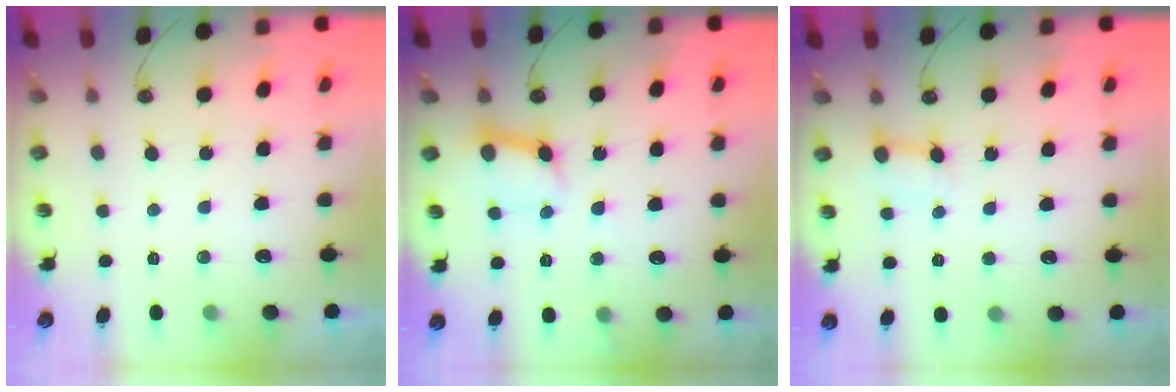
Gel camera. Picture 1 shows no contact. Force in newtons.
{"total": 11.3, "press": 11.2, "slide": 1.5}
{"total": 4.8, "press": 4.7, "slide": 0.6}